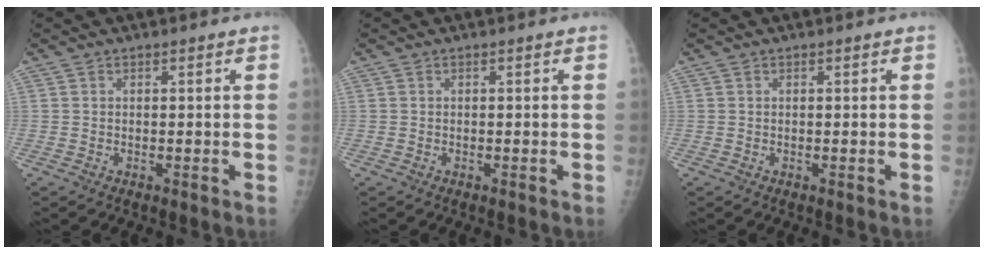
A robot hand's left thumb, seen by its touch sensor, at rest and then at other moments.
{"total": 0.0}
{"total": 0.0}